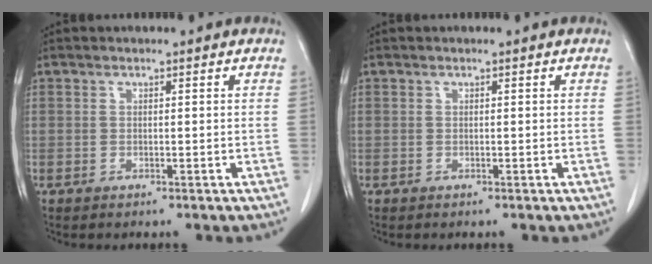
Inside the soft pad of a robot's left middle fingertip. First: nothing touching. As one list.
[{"total": 0.0}]